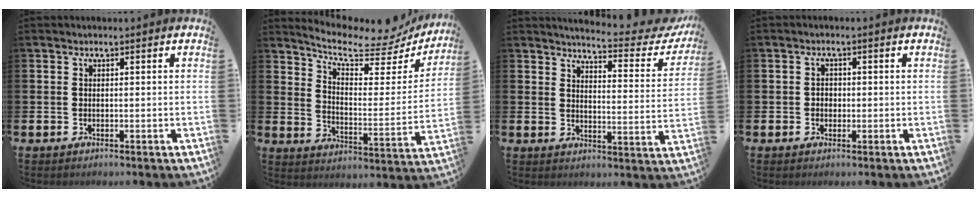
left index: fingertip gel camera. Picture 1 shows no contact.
{"total": 8.9, "force": [7.7, 2.4, 3.7], "torque": [-0.098, -0.057, 0.127]}
{"total": 4.7, "force": [4.5, 0.4, 1.2], "torque": [-0.034, -0.042, 0.070]}
{"total": 1.4, "force": [-0.1, 1.3, 0.6], "torque": [-0.004, 0.005, -0.007]}